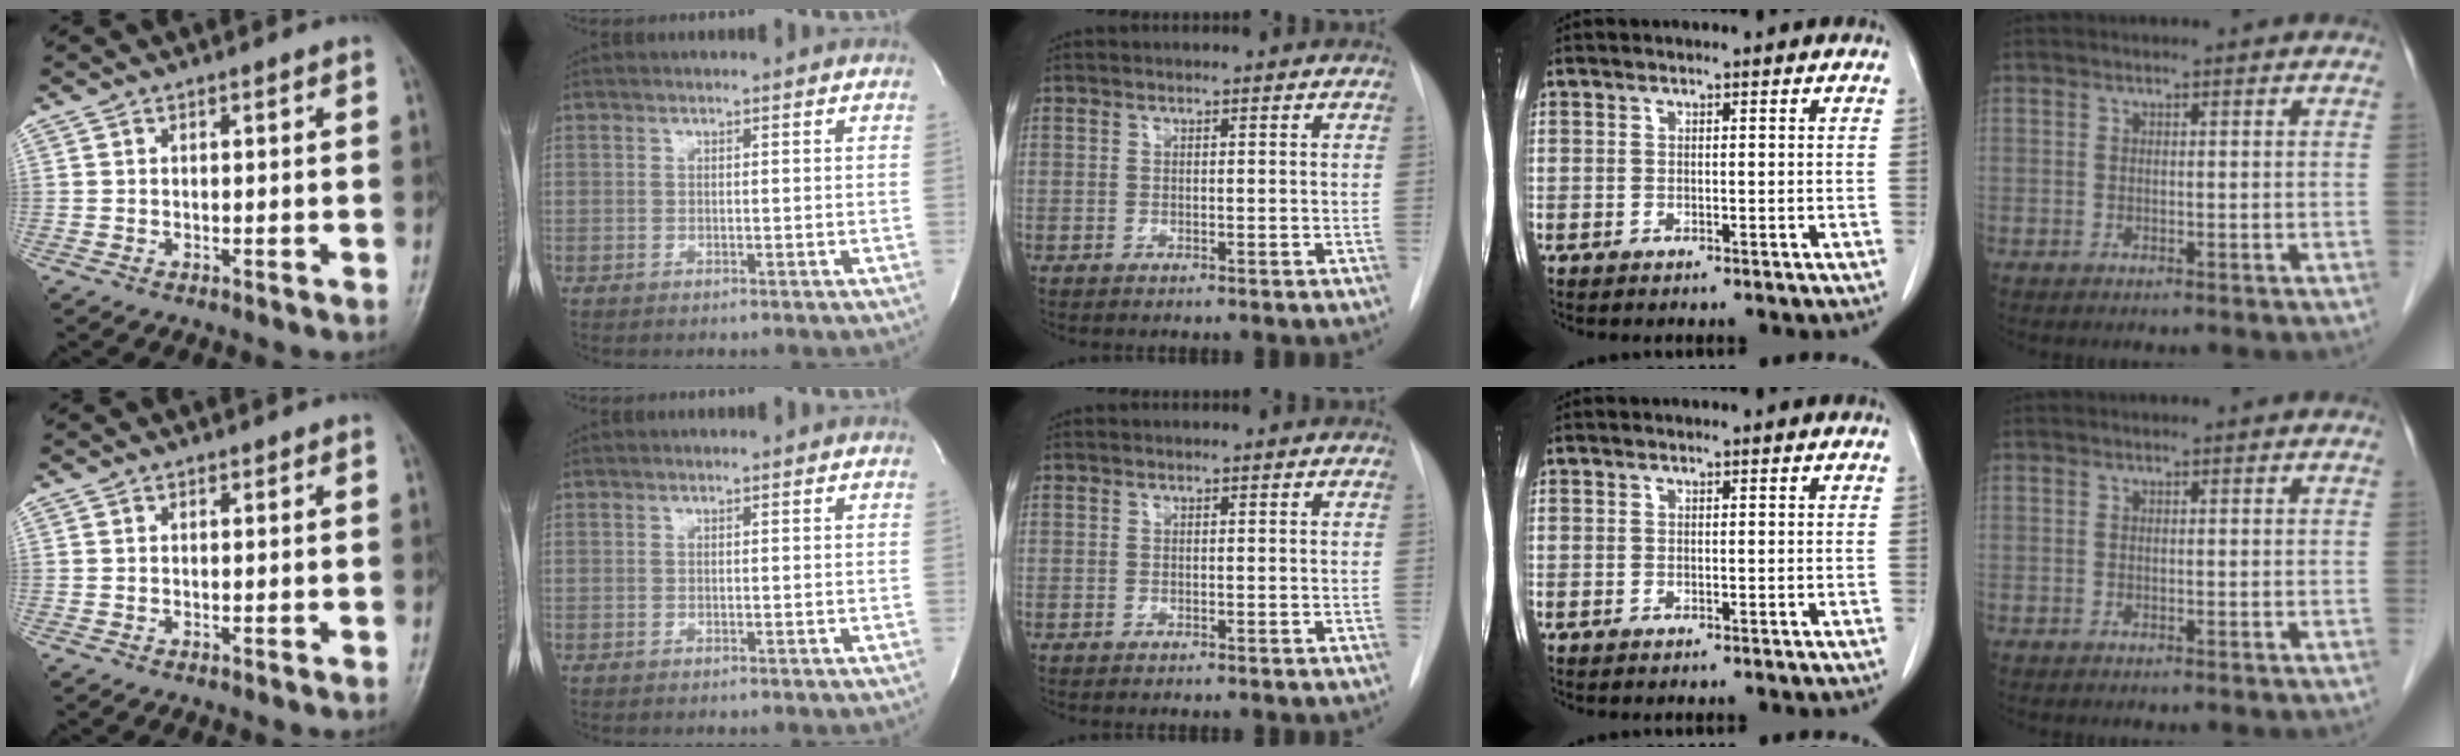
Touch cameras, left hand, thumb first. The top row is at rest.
{}